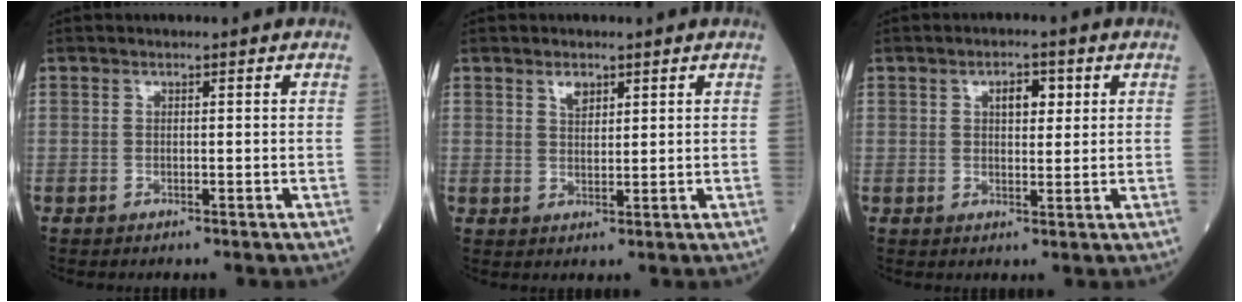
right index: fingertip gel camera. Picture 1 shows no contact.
{"total": 2.3, "force": [1.5, 1.1, 1.3], "torque": [-0.024, 0.000, 0.029]}
{"total": 3.7, "force": [1.4, 1.8, 2.9], "torque": [-0.045, 0.005, 0.020]}